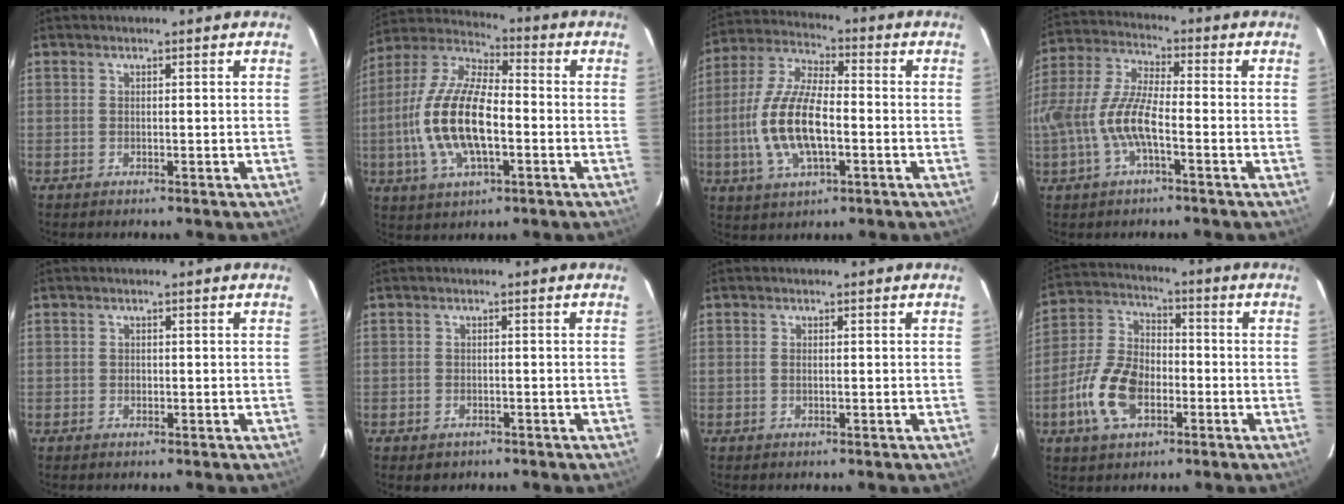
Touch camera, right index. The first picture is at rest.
{"total": 17.3, "force": [-3.2, 7.2, 15.4], "torque": [-0.320, 0.001, -0.063]}
{"total": 14.8, "force": [-2.9, 6.1, 13.2], "torque": [-0.278, 0.001, -0.054]}
{"total": 11.7, "force": [-3.4, 3.7, 10.5], "torque": [-0.231, 0.001, -0.067]}
{"total": 0.7, "force": [-0.2, 0.6, 0.2], "torque": [-0.001, 0.000, -0.004]}
{"total": 2.3, "force": [-1.3, 1.8, 0.6], "torque": [-0.016, -0.001, -0.013]}
{"total": 0.6, "force": [-0.1, 0.4, 0.5], "torque": [-0.010, 0.000, -0.003]}
{"total": 12.7, "force": [-4.6, 7.6, 9.0], "torque": [-0.198, 0.013, -0.083]}